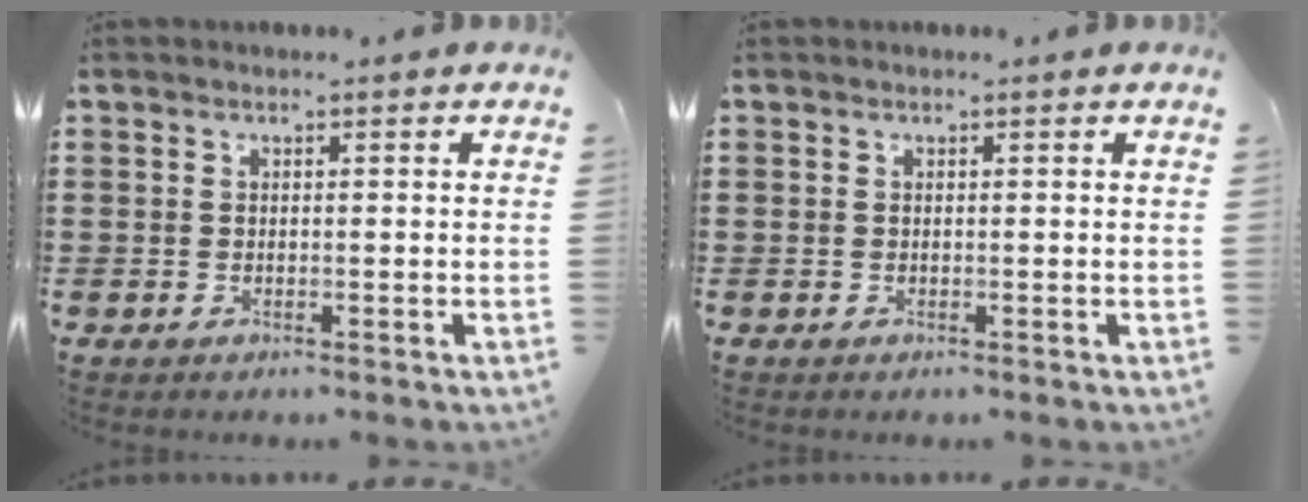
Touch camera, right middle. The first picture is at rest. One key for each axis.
{"total": 0.0}